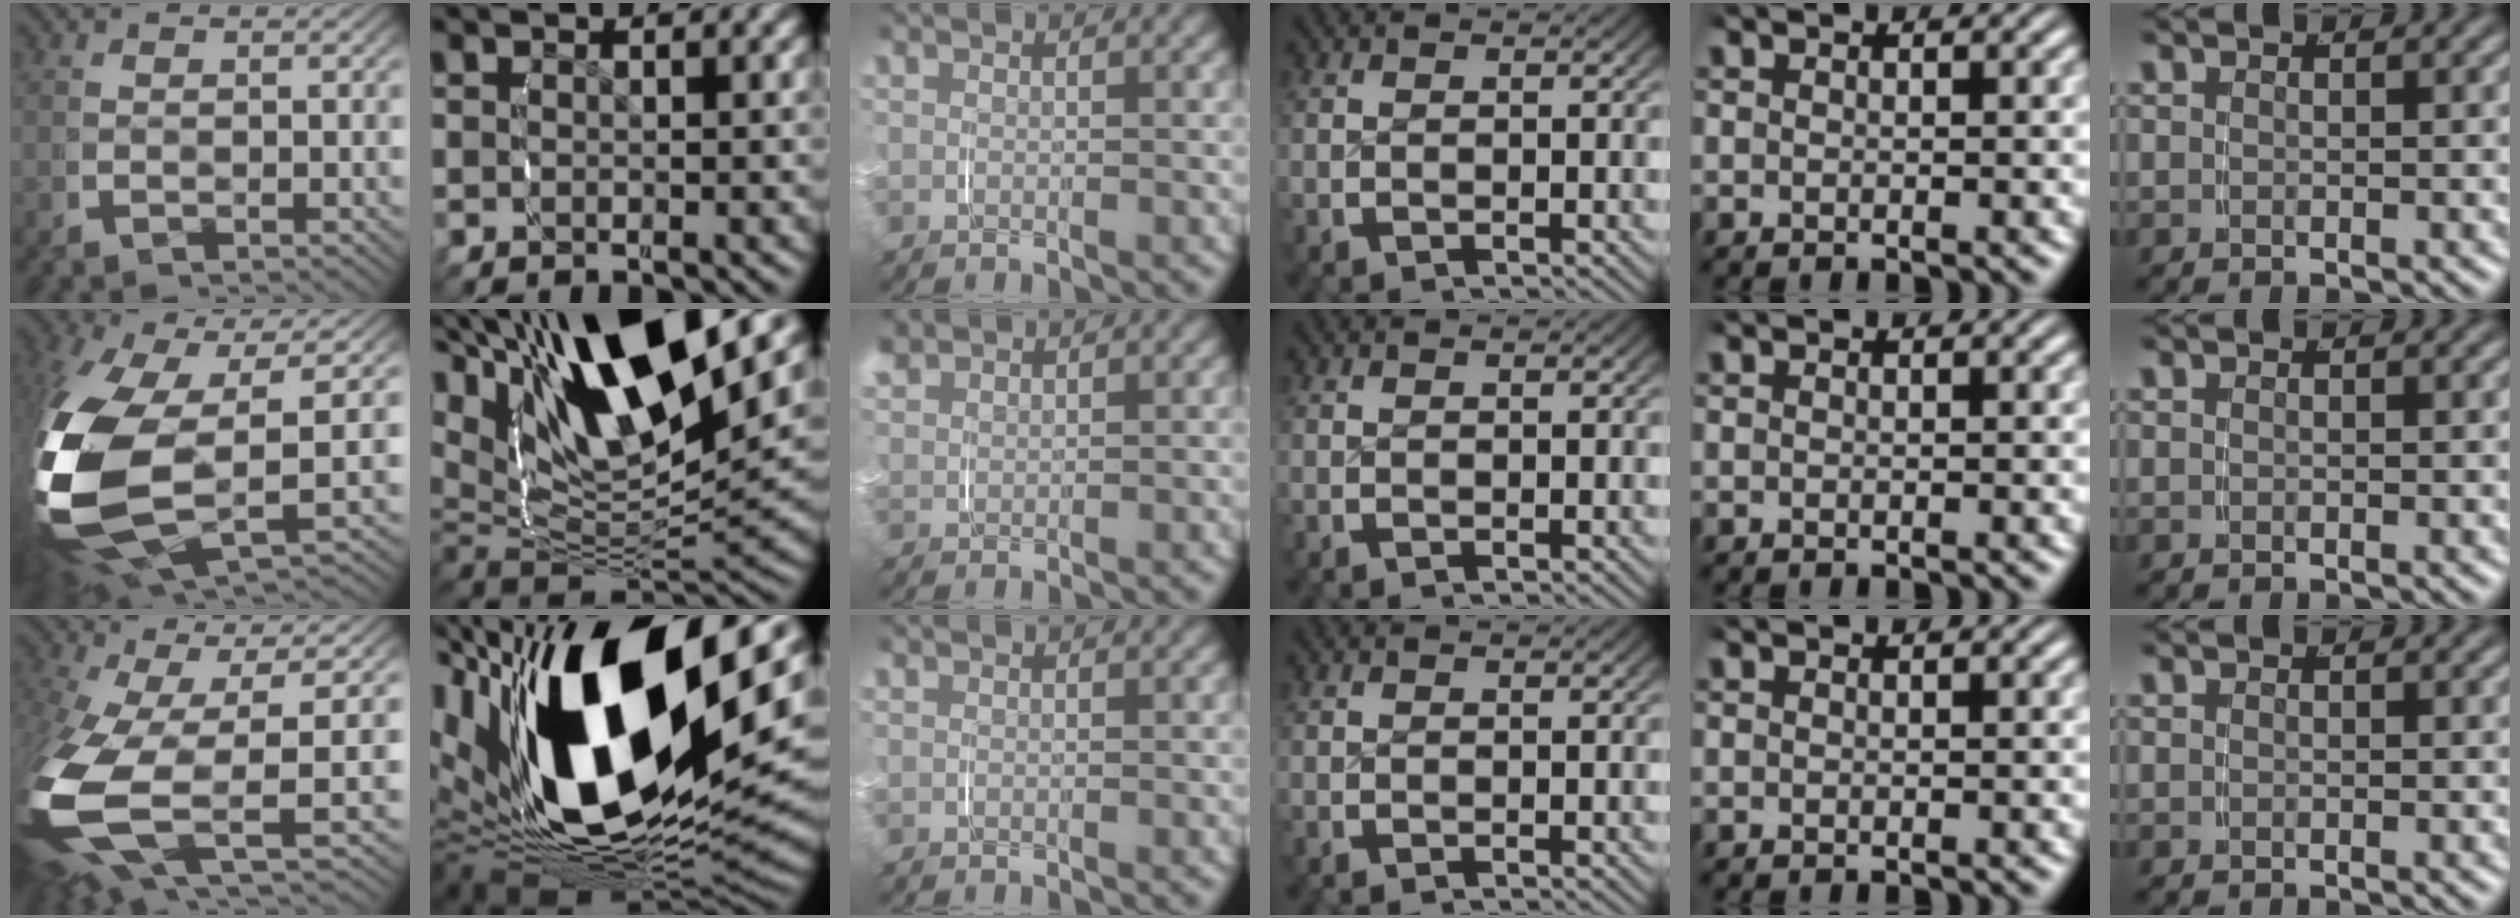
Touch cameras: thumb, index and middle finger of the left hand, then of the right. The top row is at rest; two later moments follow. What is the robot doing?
{"motion": "grasp_and_lifting", "object": "knife"}